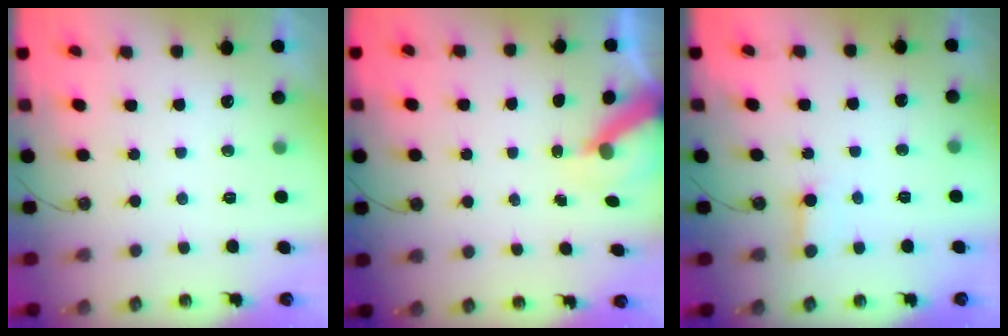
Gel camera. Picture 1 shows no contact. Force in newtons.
{"total": 6.2, "press": 6.1, "slide": 0.4}
{"total": 2.6, "press": 2.6, "slide": 0.3}